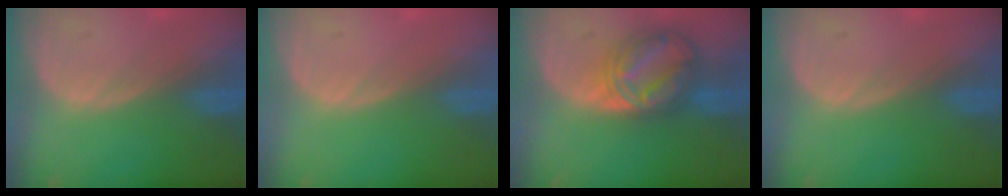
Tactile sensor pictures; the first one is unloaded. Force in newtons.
{"total": 0.0}
{"total": 8.2, "press": 8.2, "slide": 0.6}
{"total": 0.0}